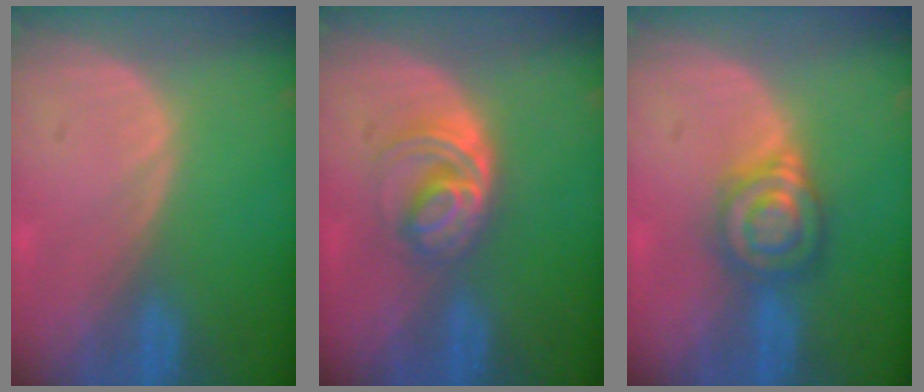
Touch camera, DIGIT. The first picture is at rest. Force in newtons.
{"total": 6.2, "press": 5.3, "slide": 3.2}
{"total": 6.1, "press": 6.0, "slide": 0.6}